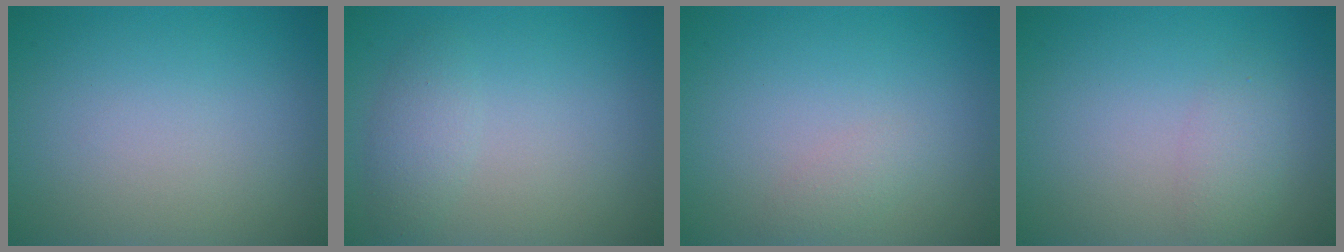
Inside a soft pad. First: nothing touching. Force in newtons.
{"total": 1.7, "press": 1.7, "slide": 0.1}
{"total": 1.1, "press": 1.1, "slide": 0.0}
{"total": 1.8, "press": 1.8, "slide": 0.1}